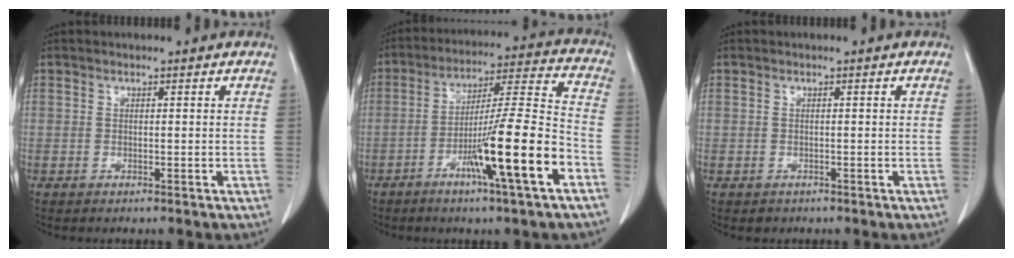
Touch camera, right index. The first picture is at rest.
{"total": 15.5, "force": [-6.6, -0.5, 14.0], "torque": [-0.236, -0.006, -0.111]}
{"total": 0.8, "force": [-0.4, 0.7, 0.0], "torque": [-0.004, 0.003, -0.004]}